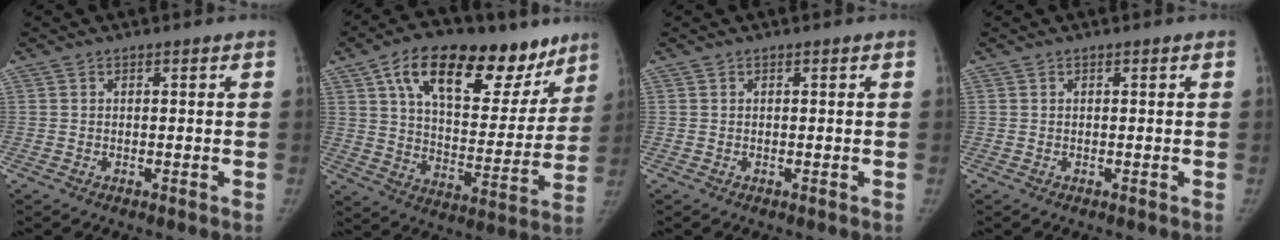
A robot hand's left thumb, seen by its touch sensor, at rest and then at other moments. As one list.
[{"total": 26.3, "force": [15.4, 12.8, 17.0], "torque": [-0.211, -0.025, 0.241]}, {"total": 0.0}, {"total": 0.0}]